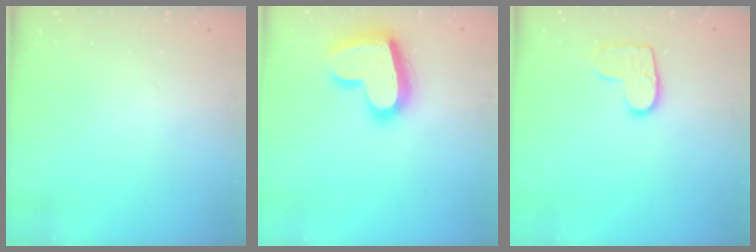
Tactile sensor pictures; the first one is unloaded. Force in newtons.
{"total": 19.9, "press": 19.9, "slide": 1.1}
{"total": 10.0, "press": 10.0, "slide": 0.5}